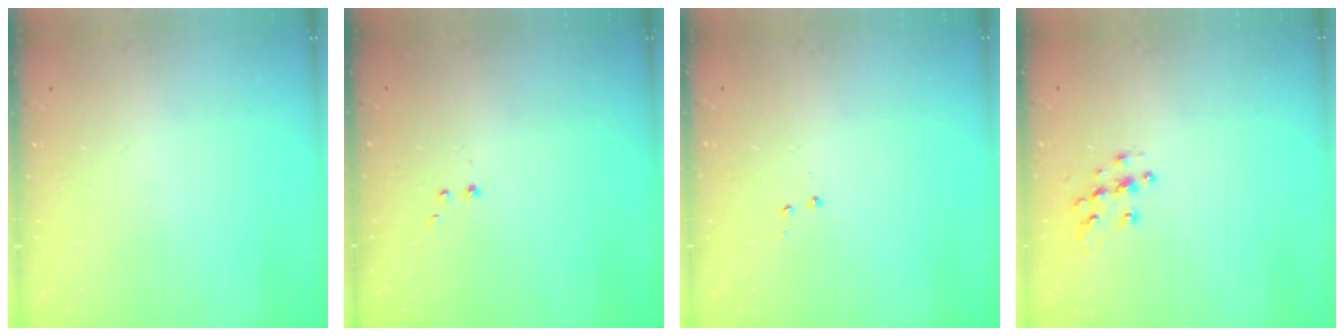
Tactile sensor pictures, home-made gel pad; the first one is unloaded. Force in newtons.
{"total": 2.2, "press": 1.9, "slide": 1.2}
{"total": 2.9, "press": 2.8, "slide": 0.4}
{"total": 8.9, "press": 8.9, "slide": 0.5}